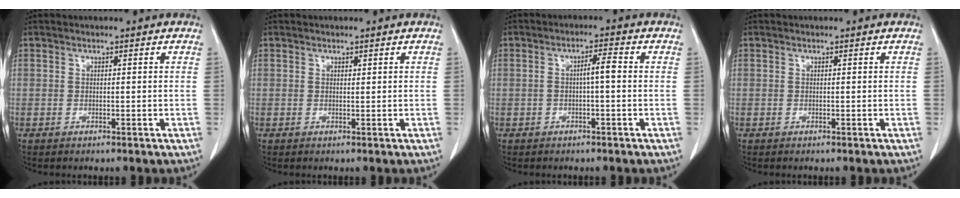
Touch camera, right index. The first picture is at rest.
{"total": 0.0}
{"total": 3.0, "force": [-0.2, 0.3, 3.0], "torque": [-0.053, 0.010, -0.001]}
{"total": 0.0}